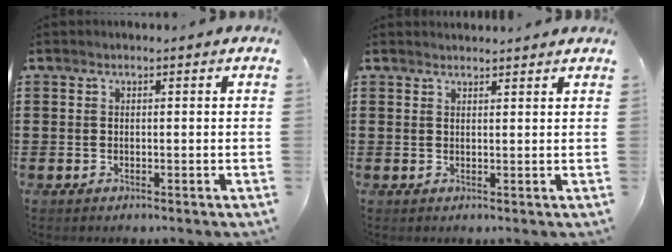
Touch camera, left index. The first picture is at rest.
{"total": 1.4, "force": [1.3, -0.1, 0.1], "torque": [-0.005, -0.001, 0.027]}